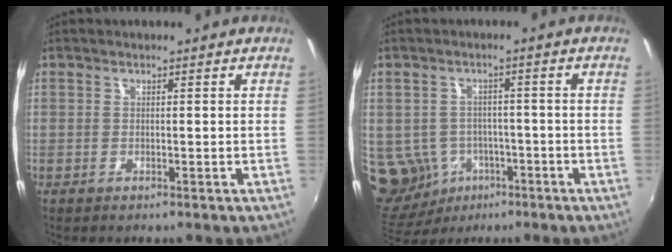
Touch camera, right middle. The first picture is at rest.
{"total": 10.8, "force": [-3.9, 9.2, 4.2], "torque": [-0.128, -0.003, -0.042]}